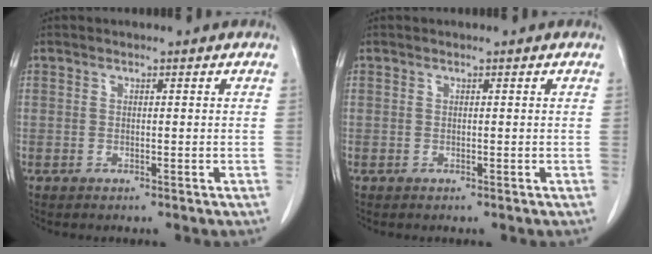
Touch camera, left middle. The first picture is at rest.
{"total": 0.0}